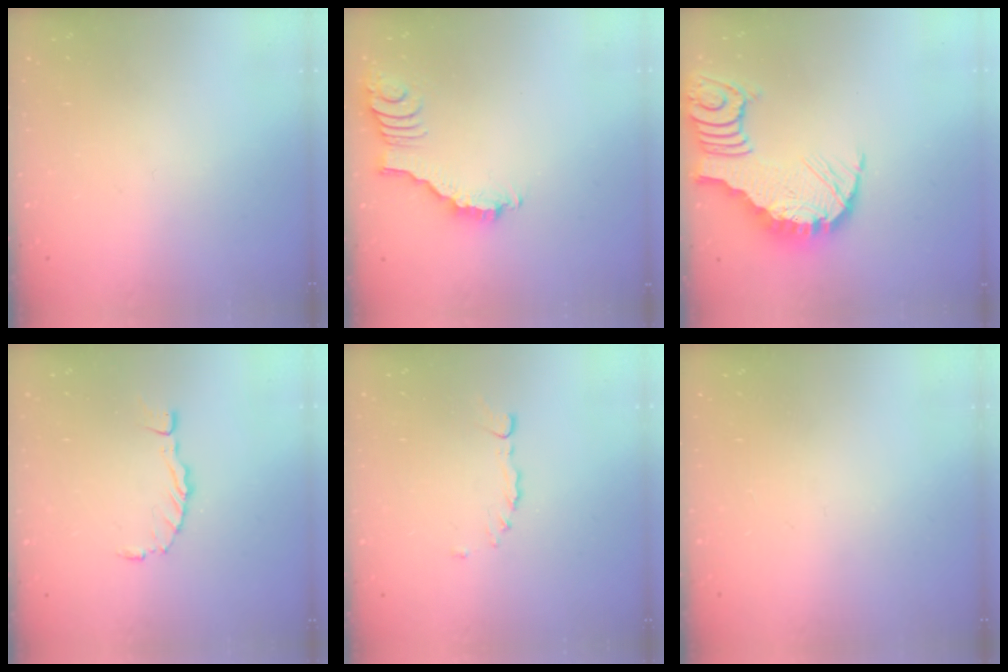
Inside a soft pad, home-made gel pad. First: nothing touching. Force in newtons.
{"total": 2.8, "press": 2.8, "slide": 0.3}
{"total": 7.4, "press": 7.4, "slide": 1.1}
{"total": 0.0}
{"total": 2.3, "press": 2.2, "slide": 0.7}
{"total": 1.6, "press": 1.5, "slide": 0.5}